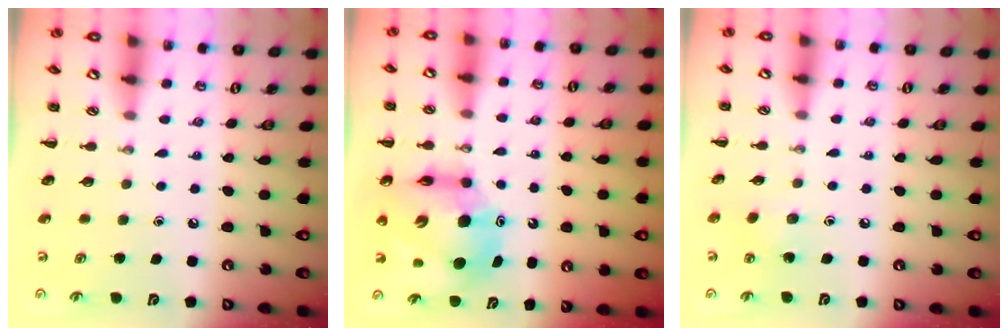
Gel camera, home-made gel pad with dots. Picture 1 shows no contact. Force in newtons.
{"total": 12.3, "press": 11.8, "slide": 3.6}
{"total": 5.6, "press": 5.5, "slide": 1.2}